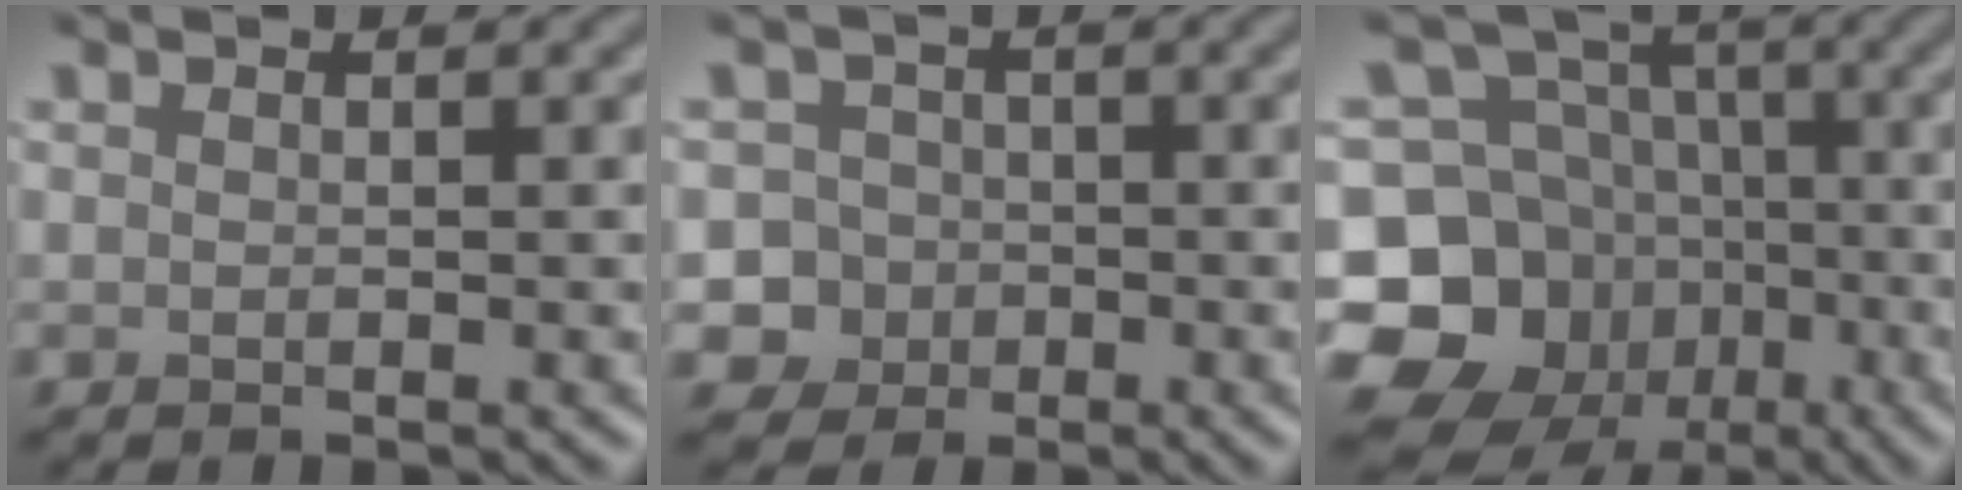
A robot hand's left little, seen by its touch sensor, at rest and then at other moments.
{"total": 6.4, "force": [-2.3, 5.9, 1.0], "torque": [-0.008, 0.004, -0.065]}
{"total": 11.6, "force": [-4.1, 10.1, 4.0], "torque": [-0.083, 0.001, -0.095]}